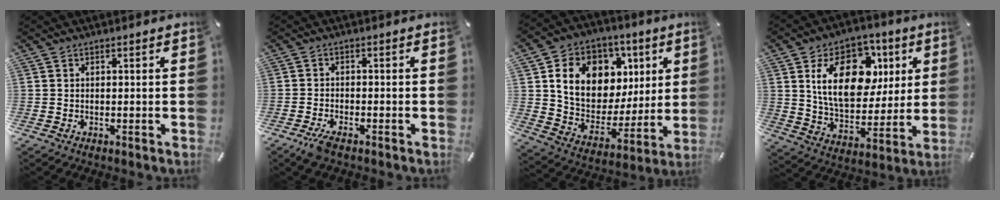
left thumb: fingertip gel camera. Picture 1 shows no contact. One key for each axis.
{"total": 3.3, "fx": -2.4, "fy": 0.9, "fz": 2.1, "tx": -0.045, "ty": 0.004, "tz": -0.046}
{"total": 15.8, "fx": 5.7, "fy": 12.4, "fz": 8.1, "tx": -0.132, "ty": -0.023, "tz": 0.113}
{"total": 20.2, "fx": 6.7, "fy": 13.3, "fz": 13.7, "tx": -0.233, "ty": -0.002, "tz": 0.116}